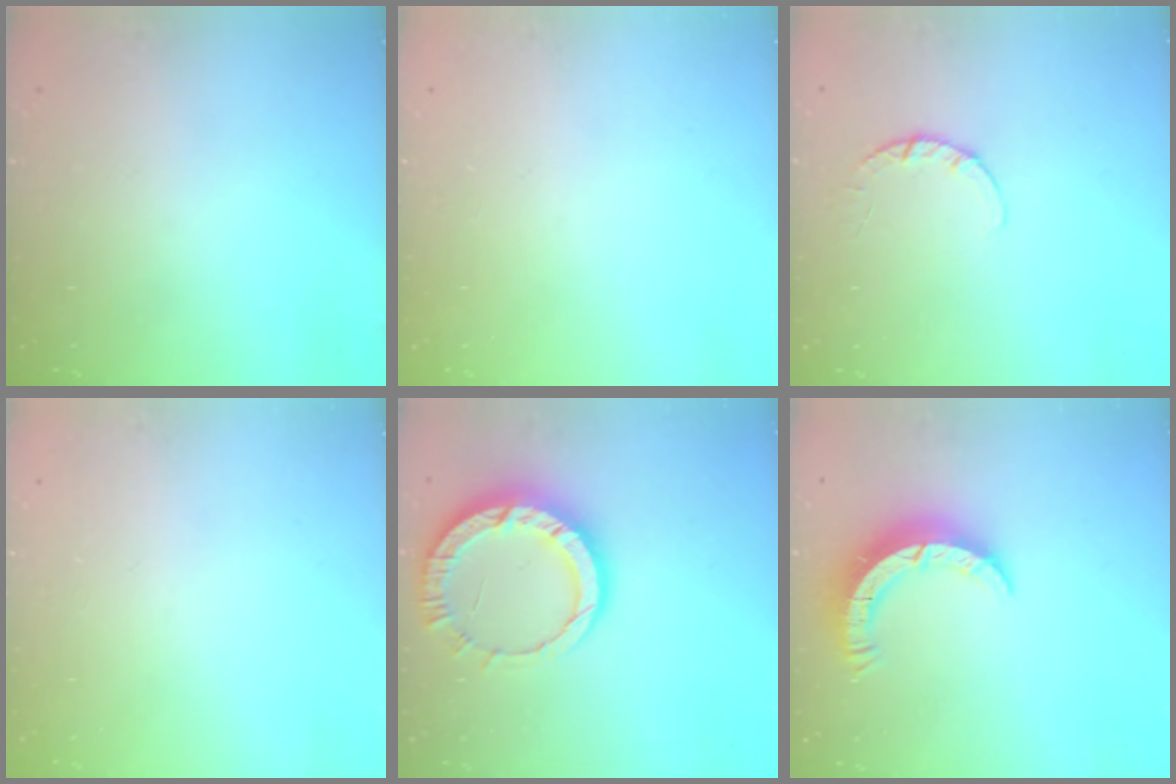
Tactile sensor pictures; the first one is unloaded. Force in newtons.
{"total": 0.0}
{"total": 2.7, "press": 2.7, "slide": 0.4}
{"total": 0.0}
{"total": 12.1, "press": 12.0, "slide": 1.2}
{"total": 7.7, "press": 7.7, "slide": 0.4}